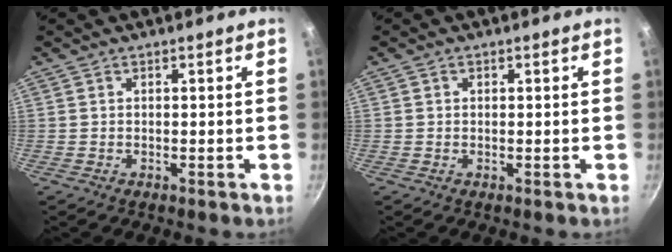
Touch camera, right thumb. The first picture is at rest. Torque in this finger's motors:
{"motor_torque": [-0.41, 0.16, -0.17, 0.29, 0.05]}